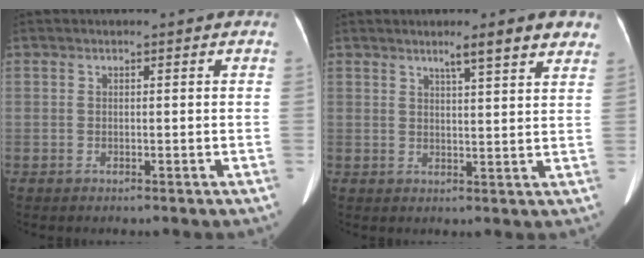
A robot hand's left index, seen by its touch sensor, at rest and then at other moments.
{"total": 6.0, "force": [4.5, 0.2, 4.0], "torque": [-0.053, 0.006, 0.059]}